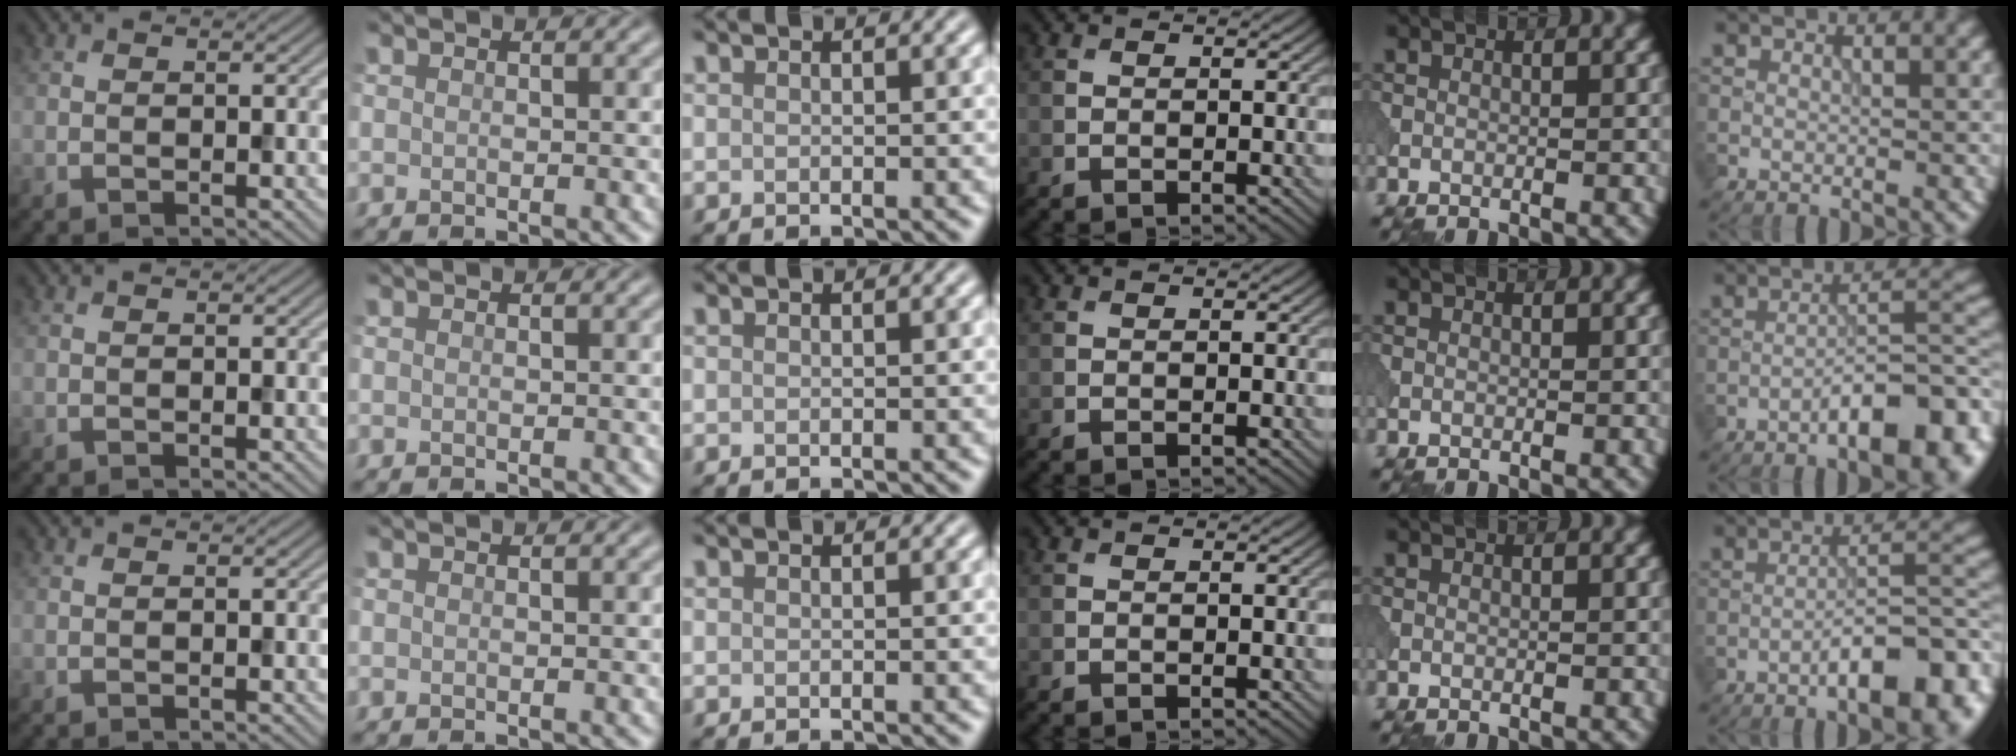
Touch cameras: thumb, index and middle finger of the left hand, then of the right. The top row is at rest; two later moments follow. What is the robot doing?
{"motion": "pour", "object": "beaker"}